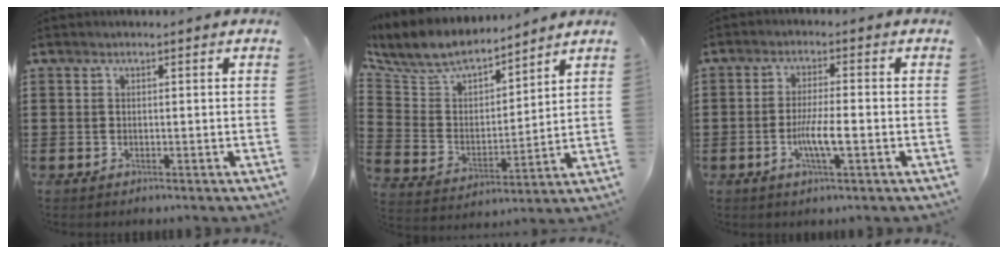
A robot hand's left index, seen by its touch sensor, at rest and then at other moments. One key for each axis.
{"total": 7.3, "fx": 6.7, "fy": 2.3, "fz": 1.8, "tx": -0.075, "ty": -0.044, "tz": 0.116}
{"total": 5.4, "fx": -1.4, "fy": 0.8, "fz": 5.1, "tx": -0.100, "ty": -0.003, "tz": -0.029}